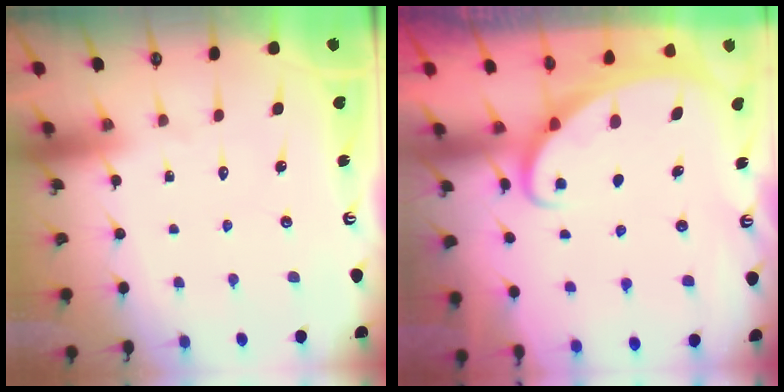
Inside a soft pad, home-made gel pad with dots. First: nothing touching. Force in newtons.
{"total": 2.0, "press": 2.0, "slide": 0.2}